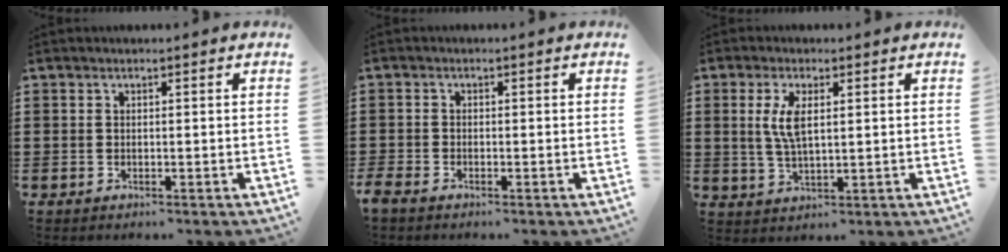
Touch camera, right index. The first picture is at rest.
{"total": 1.3, "force": [-1.3, 0.2, 0.1], "torque": [-0.013, -0.005, -0.028]}
{"total": 4.9, "force": [1.2, 1.7, 4.4], "torque": [-0.099, 0.003, 0.017]}